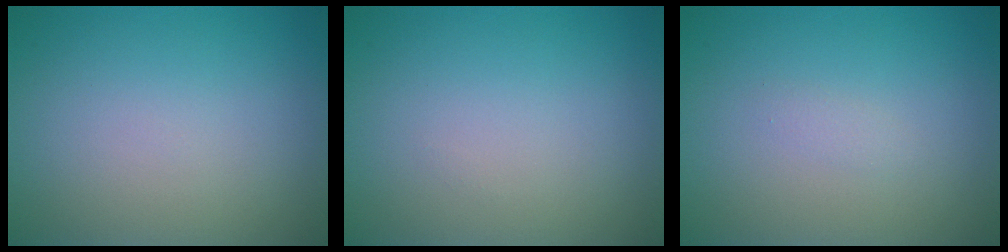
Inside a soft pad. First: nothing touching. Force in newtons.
{"total": 0.0}
{"total": 0.6, "press": 0.6, "slide": 0.0}